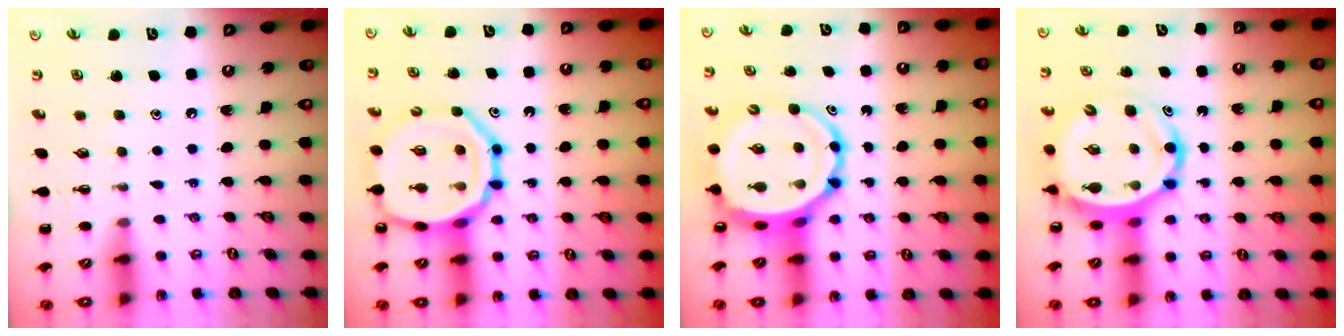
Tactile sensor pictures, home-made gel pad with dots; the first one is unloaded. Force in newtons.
{"total": 18.4, "press": 18.2, "slide": 2.8}
{"total": 10.2, "press": 9.8, "slide": 2.9}
{"total": 10.3, "press": 9.9, "slide": 2.8}